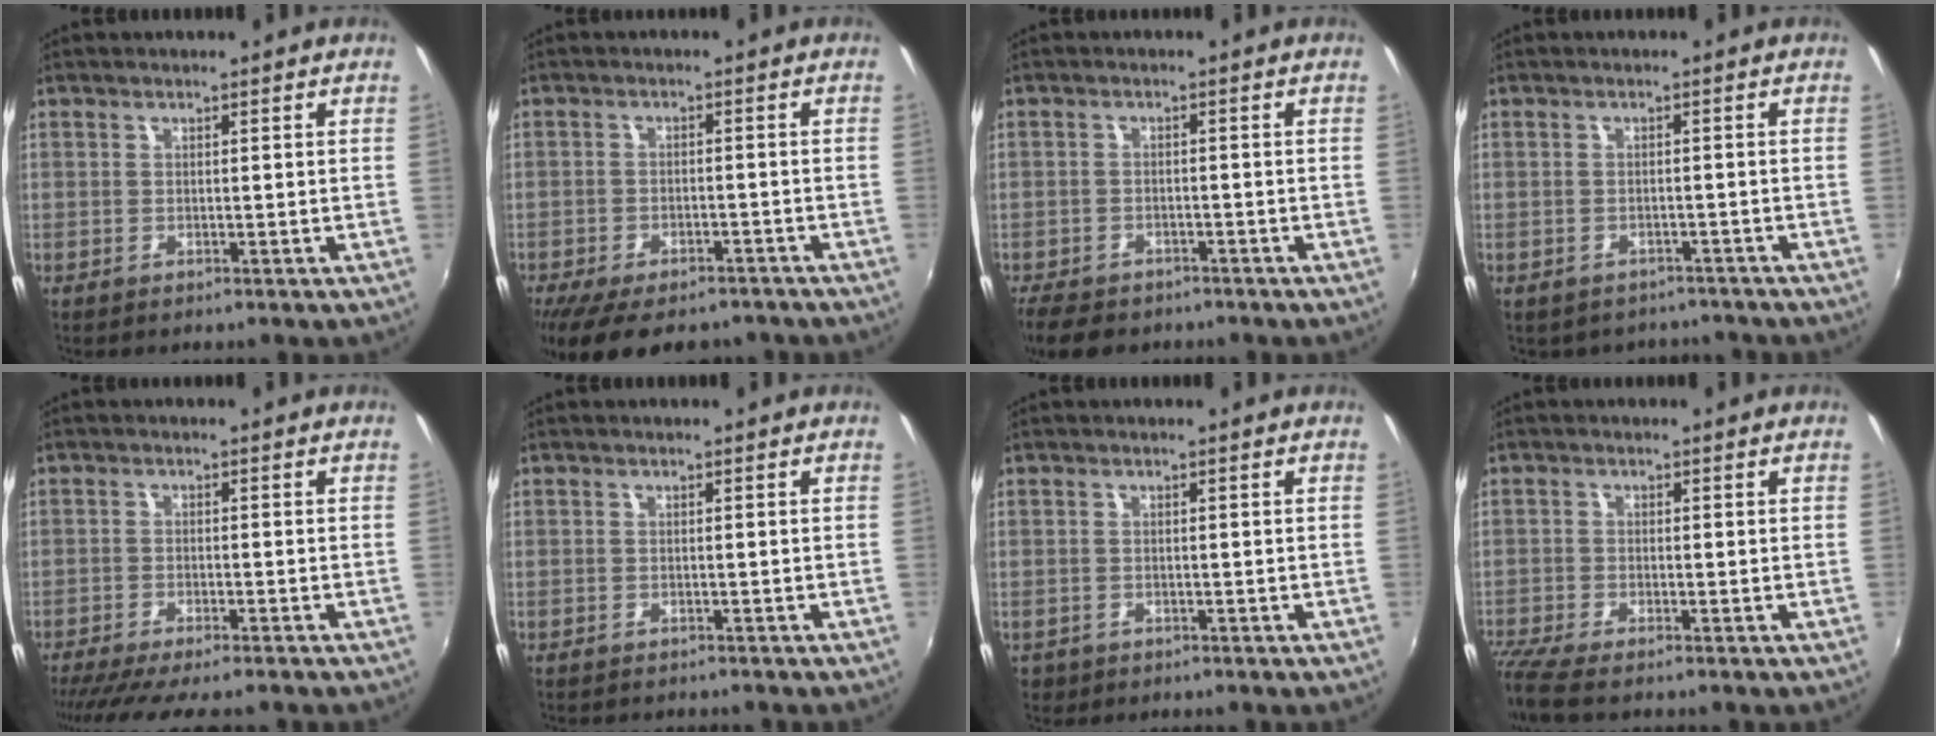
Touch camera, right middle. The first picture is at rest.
{"total": 14.3, "force": [-10.9, 5.9, 7.1], "torque": [-0.150, -0.032, -0.162]}
{"total": 7.6, "force": [-6.0, 3.7, 2.9], "torque": [-0.078, -0.016, -0.104]}
{"total": 5.9, "force": [-4.9, 3.0, 1.3], "torque": [-0.029, -0.010, -0.061]}
{"total": 9.5, "force": [-8.2, 0.9, 4.7], "torque": [-0.105, -0.034, -0.134]}
{"total": 2.0, "force": [-1.8, 0.5, 0.5], "torque": [-0.015, -0.014, -0.027]}
{"total": 2.0, "force": [-1.0, 1.6, 0.5], "torque": [-0.016, -0.005, -0.014]}
{"total": 5.5, "force": [-4.8, 0.5, 2.7], "torque": [-0.076, -0.028, -0.092]}